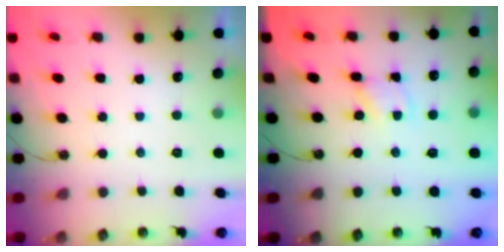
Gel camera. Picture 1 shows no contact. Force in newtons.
{"total": 1.5, "press": 1.5, "slide": 0.0}